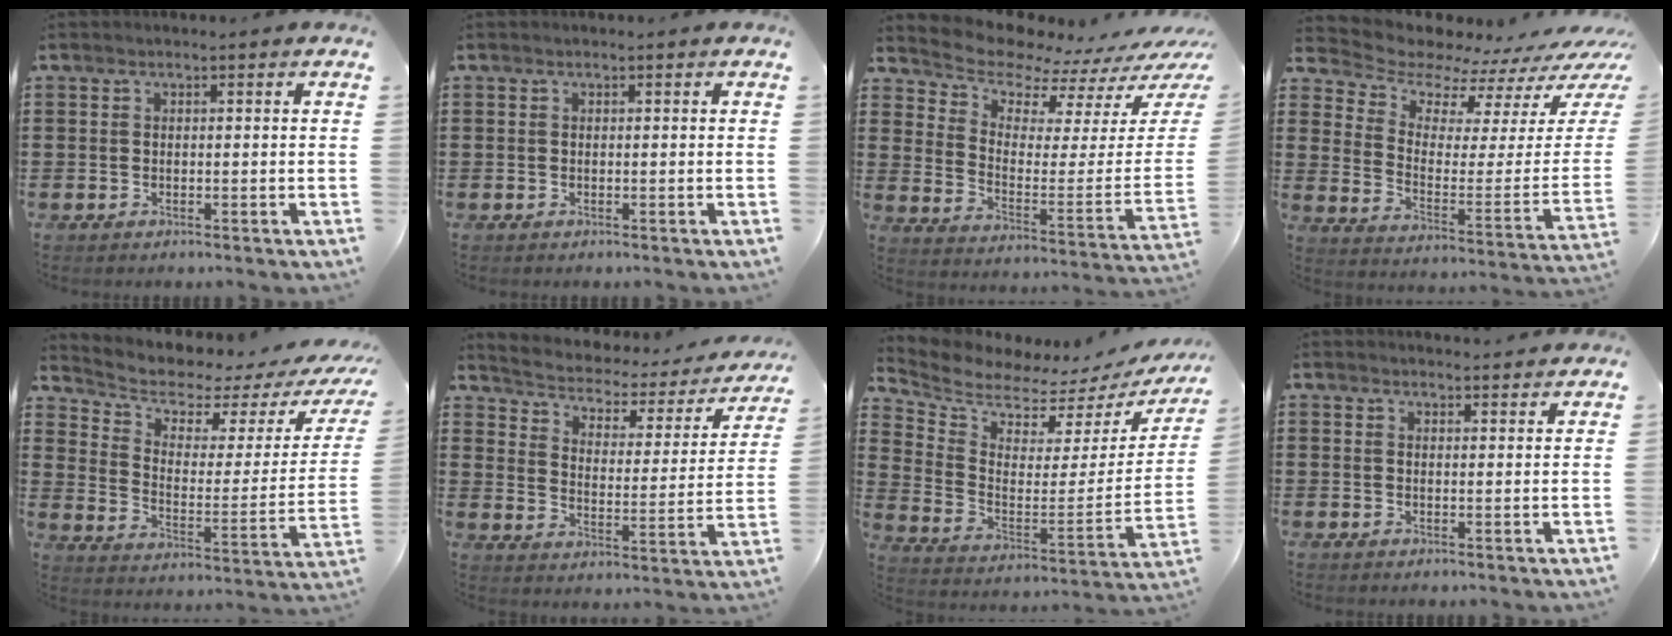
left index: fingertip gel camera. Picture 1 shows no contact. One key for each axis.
{"total": 0.0}
{"total": 7.4, "fx": 7.2, "fy": 1.4, "fz": 0.6, "tx": -0.044, "ty": -0.077, "tz": 0.123}
{"total": 6.9, "fx": 6.4, "fy": 2.4, "fz": 0.6, "tx": -0.041, "ty": -0.070, "tz": 0.110}
{"total": 4.1, "fx": 3.6, "fy": 1.6, "fz": 1.1, "tx": -0.050, "ty": -0.033, "tz": 0.058}
{"total": 2.2, "fx": 1.3, "fy": 1.5, "fz": 1.1, "tx": -0.037, "ty": -0.017, "tz": 0.010}
{"total": 4.6, "fx": 4.5, "fy": 0.5, "fz": 0.5, "tx": -0.044, "ty": -0.057, "tz": 0.073}
{"total": 2.2, "fx": 2.2, "fy": -0.1, "fz": 0.1, "tx": -0.008, "ty": -0.005, "tz": 0.043}